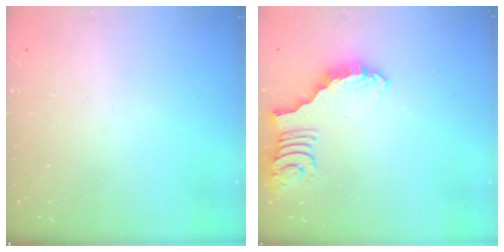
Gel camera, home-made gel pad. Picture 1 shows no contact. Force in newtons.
{"total": 2.7, "press": 2.7, "slide": 0.5}